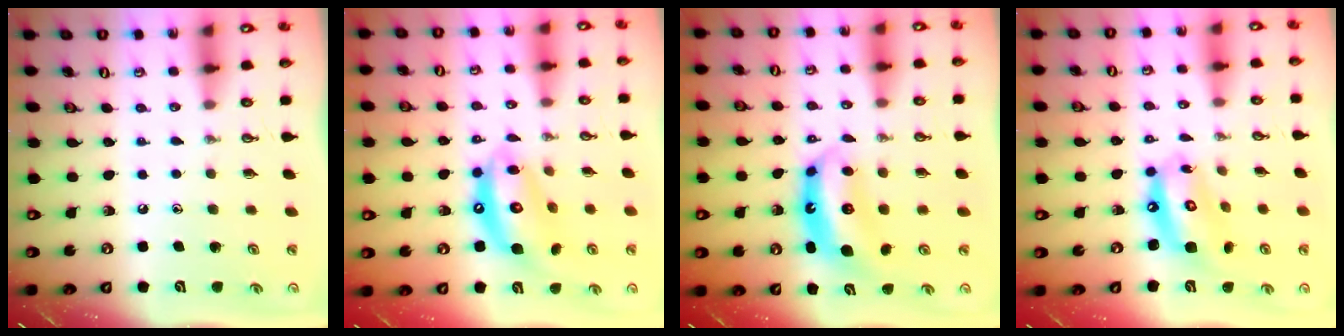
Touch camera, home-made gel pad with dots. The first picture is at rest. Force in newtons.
{"total": 13.6, "press": 13.5, "slide": 1.5}
{"total": 7.5, "press": 7.4, "slide": 0.6}
{"total": 13.3, "press": 13.2, "slide": 1.5}